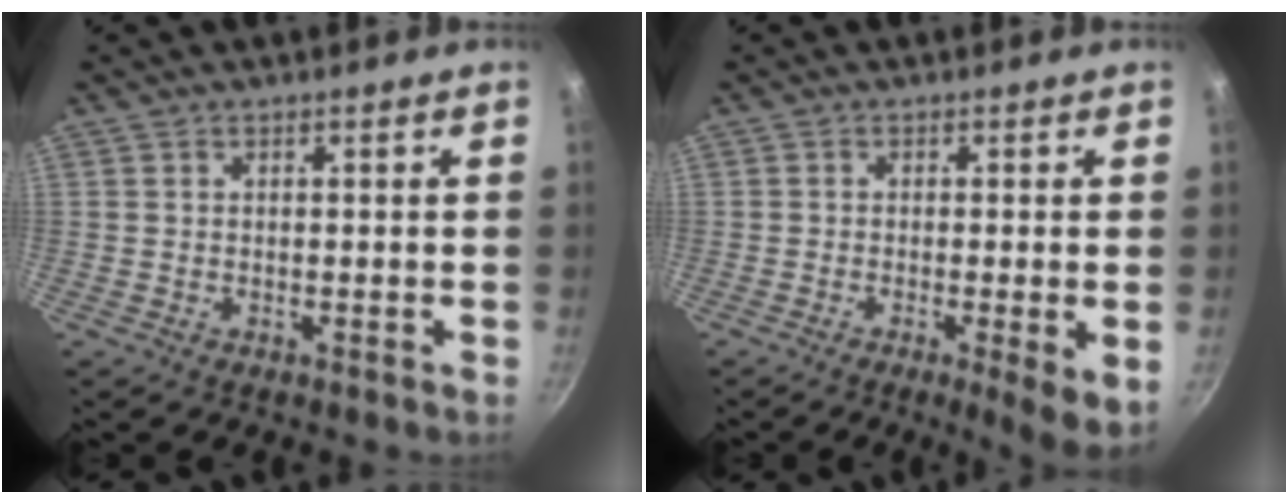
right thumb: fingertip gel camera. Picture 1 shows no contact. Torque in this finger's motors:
{"motor_torque": [-0.31, 0.11, -0.17, 0.10, 0.09]}